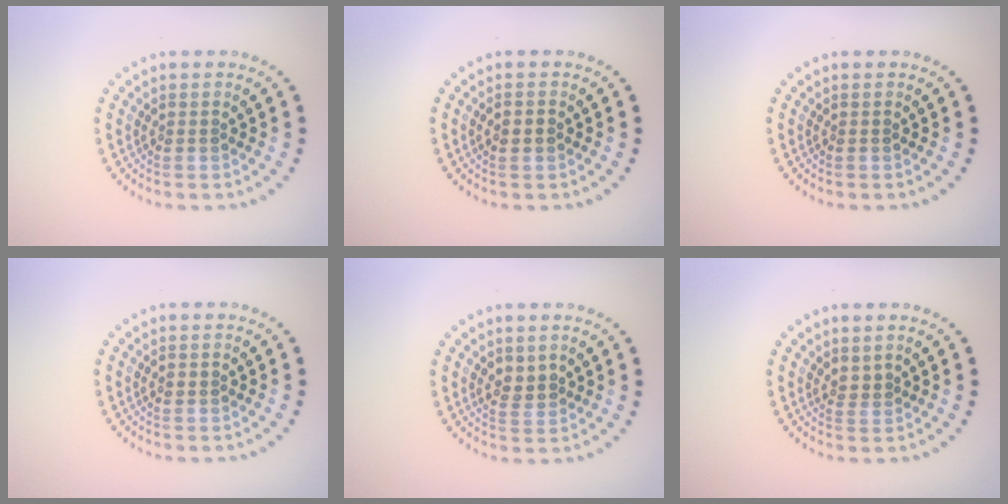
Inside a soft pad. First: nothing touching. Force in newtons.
{"total": 1.9, "press": 1.9, "slide": 0.2}
{"total": 0.0}
{"total": 1.0, "press": 0.9, "slide": 0.1}
{"total": 1.9, "press": 1.7, "slide": 0.7}
{"total": 0.9, "press": 0.5, "slide": 0.8}